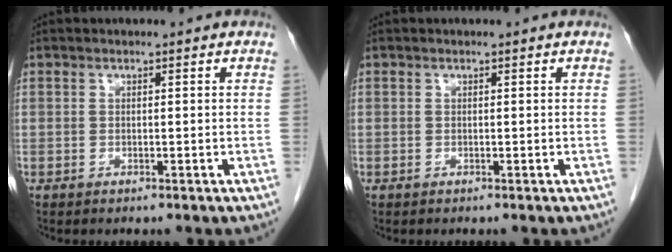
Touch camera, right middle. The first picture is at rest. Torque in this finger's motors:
{"motor_torque": [0.11, -0.02, 0.01, 0.00]}